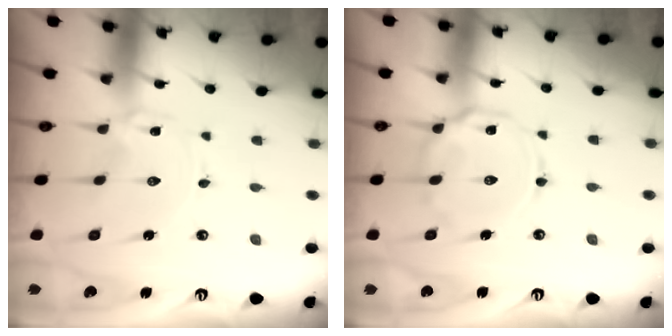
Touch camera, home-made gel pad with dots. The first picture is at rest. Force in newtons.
{"total": 10.5, "press": 10.5, "slide": 0.7}